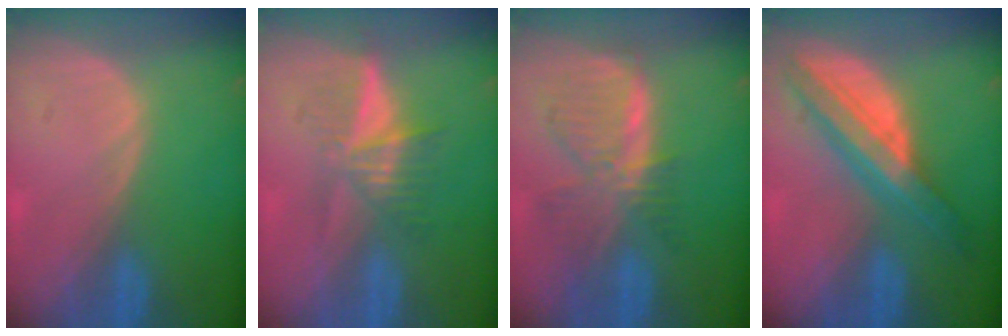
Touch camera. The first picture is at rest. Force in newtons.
{"total": 5.9, "press": 5.3, "slide": 2.7}
{"total": 8.3, "press": 7.2, "slide": 4.0}
{"total": 8.5, "press": 8.5, "slide": 0.5}